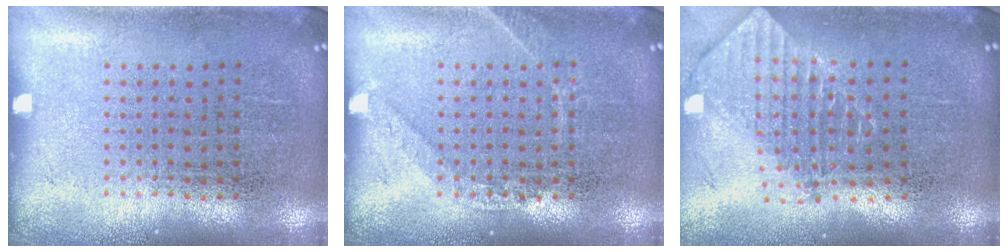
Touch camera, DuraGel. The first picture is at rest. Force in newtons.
{"total": 1.4, "press": 1.3, "slide": 0.2}
{"total": 1.9, "press": 1.5, "slide": 1.2}